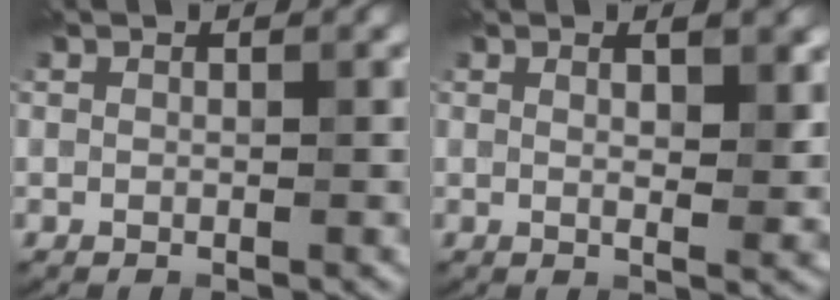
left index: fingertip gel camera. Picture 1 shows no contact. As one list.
[{"total": 4.2, "force": [1.5, 1.3, 3.7], "torque": [-0.045, 0.004, 0.014]}]